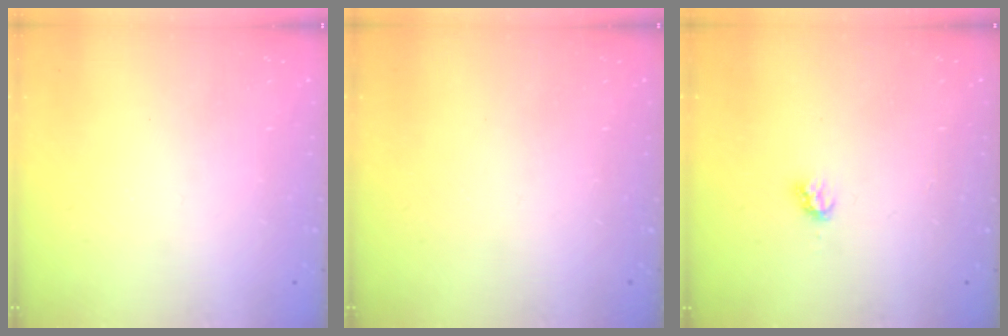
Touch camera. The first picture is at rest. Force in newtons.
{"total": 0.0}
{"total": 2.8, "press": 2.8, "slide": 0.2}